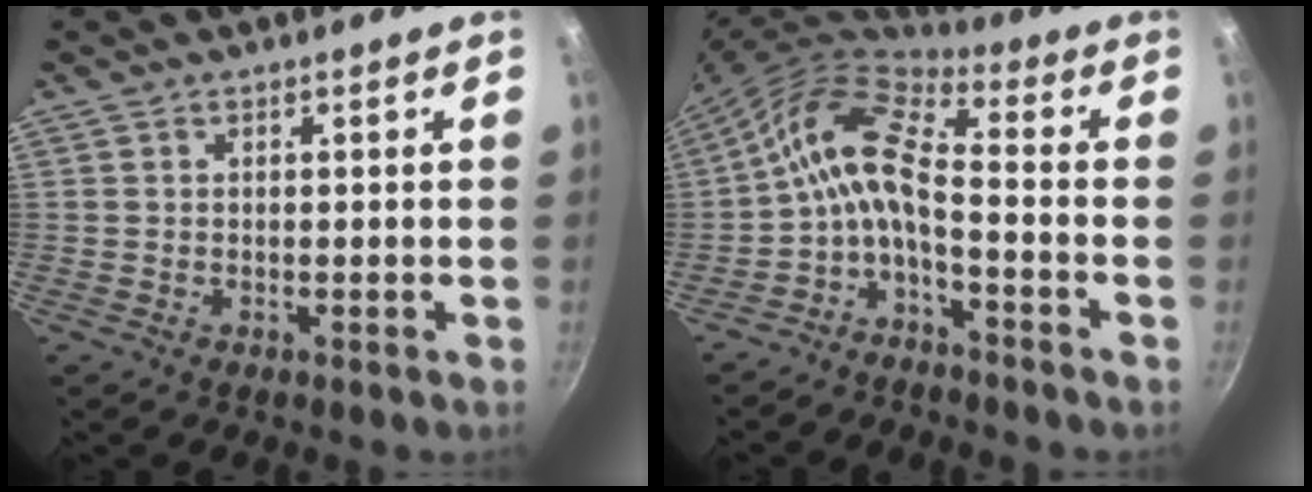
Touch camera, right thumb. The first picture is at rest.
{"total": 10.8, "force": [-2.6, 4.3, 9.5], "torque": [-0.210, 0.048, -0.061]}